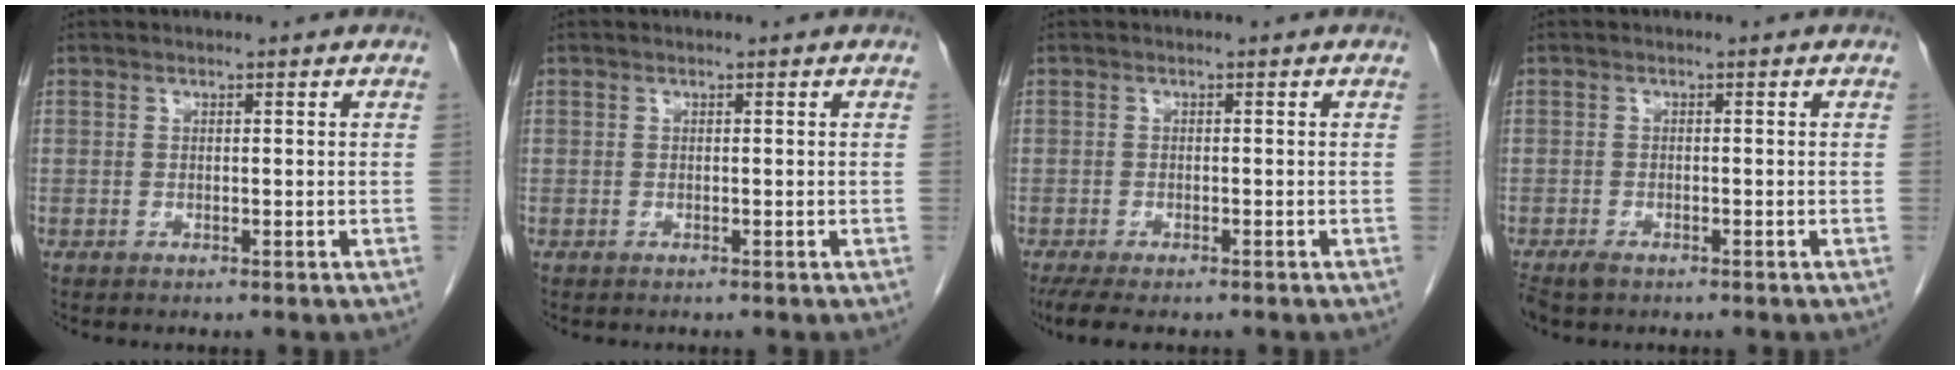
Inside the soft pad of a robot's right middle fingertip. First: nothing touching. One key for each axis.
{"total": 0.0}
{"total": 5.4, "fx": -4.2, "fy": 1.5, "fz": 3.1, "tx": -0.051, "ty": -0.014, "tz": -0.065}
{"total": 2.9, "fx": -2.1, "fy": 1.3, "fz": 1.4, "tx": -0.031, "ty": -0.007, "tz": -0.034}